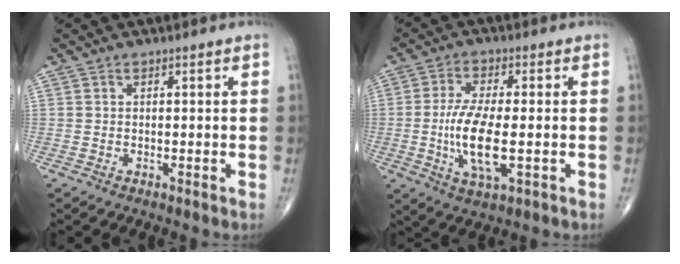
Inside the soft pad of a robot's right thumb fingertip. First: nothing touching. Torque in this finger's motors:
{"motor_torque": [2.00, 3.01, 1.34, 0.23, 0.21]}